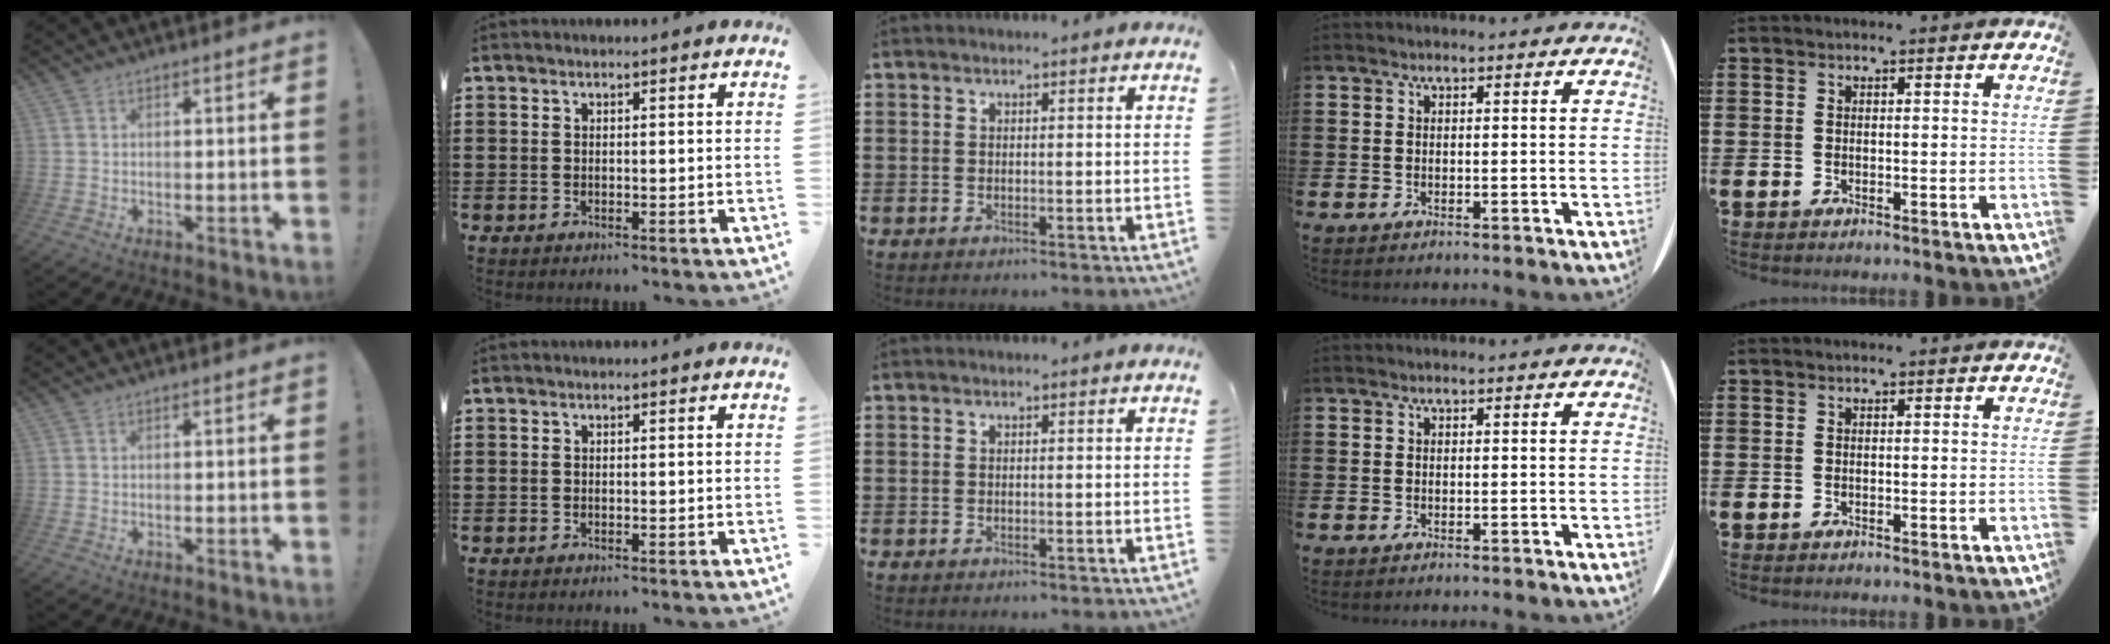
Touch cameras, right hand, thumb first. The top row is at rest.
{}